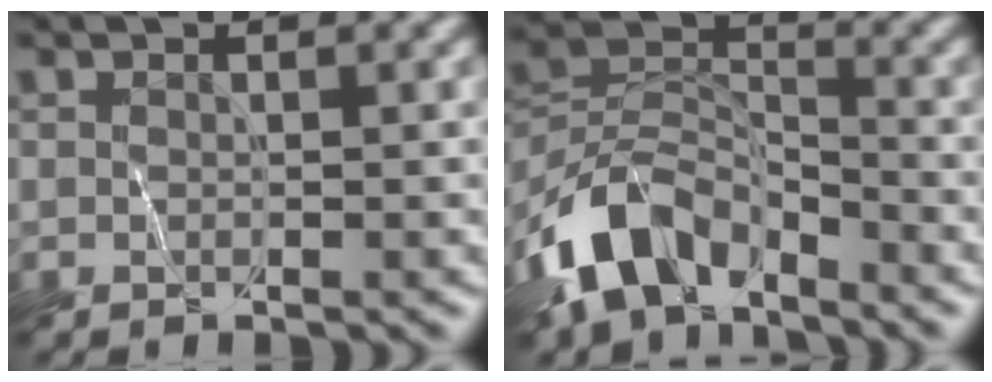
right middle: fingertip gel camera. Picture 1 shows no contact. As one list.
[{"total": 7.8, "force": [-5.3, 4.1, 4.0], "torque": [-0.068, -0.002, -0.113]}]